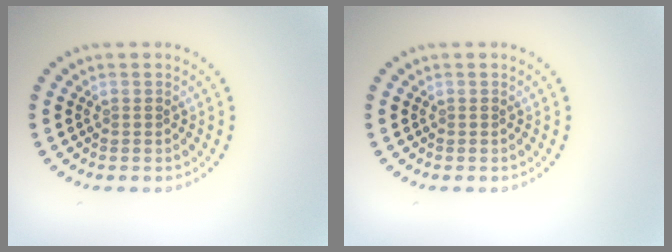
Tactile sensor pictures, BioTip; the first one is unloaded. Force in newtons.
{"total": 0.0}